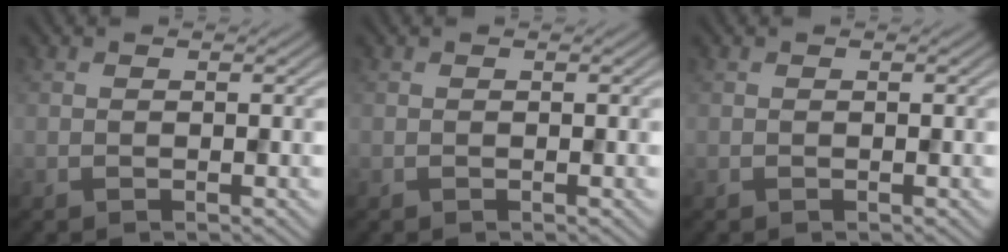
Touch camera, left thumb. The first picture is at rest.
{"total": 0.0}
{"total": 0.0}